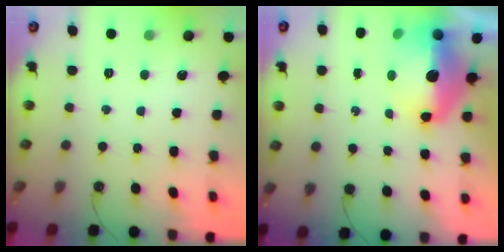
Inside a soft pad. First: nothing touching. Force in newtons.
{"total": 13.7, "press": 13.6, "slide": 1.7}